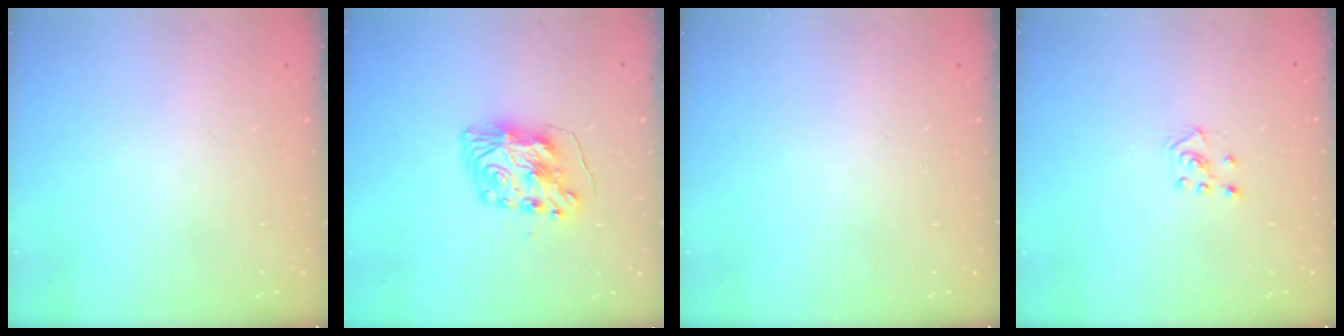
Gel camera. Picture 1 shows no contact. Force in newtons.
{"total": 8.1, "press": 8.1, "slide": 0.8}
{"total": 0.0}
{"total": 3.8, "press": 3.7, "slide": 0.5}